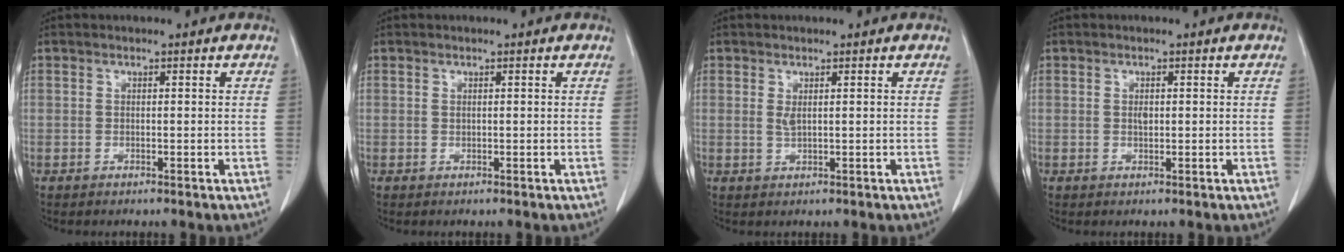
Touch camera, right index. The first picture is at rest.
{"total": 0.0}
{"total": 1.1, "force": [0.4, 0.2, 1.0], "torque": [-0.024, -0.005, 0.010]}
{"total": 1.0, "force": [0.1, 0.5, 0.8], "torque": [-0.015, 0.000, 0.003]}